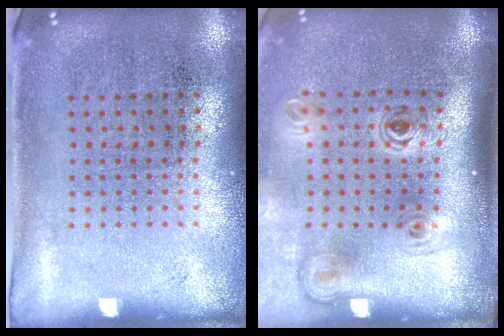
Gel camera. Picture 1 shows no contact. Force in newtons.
{"total": 2.1, "press": 1.4, "slide": 1.6}